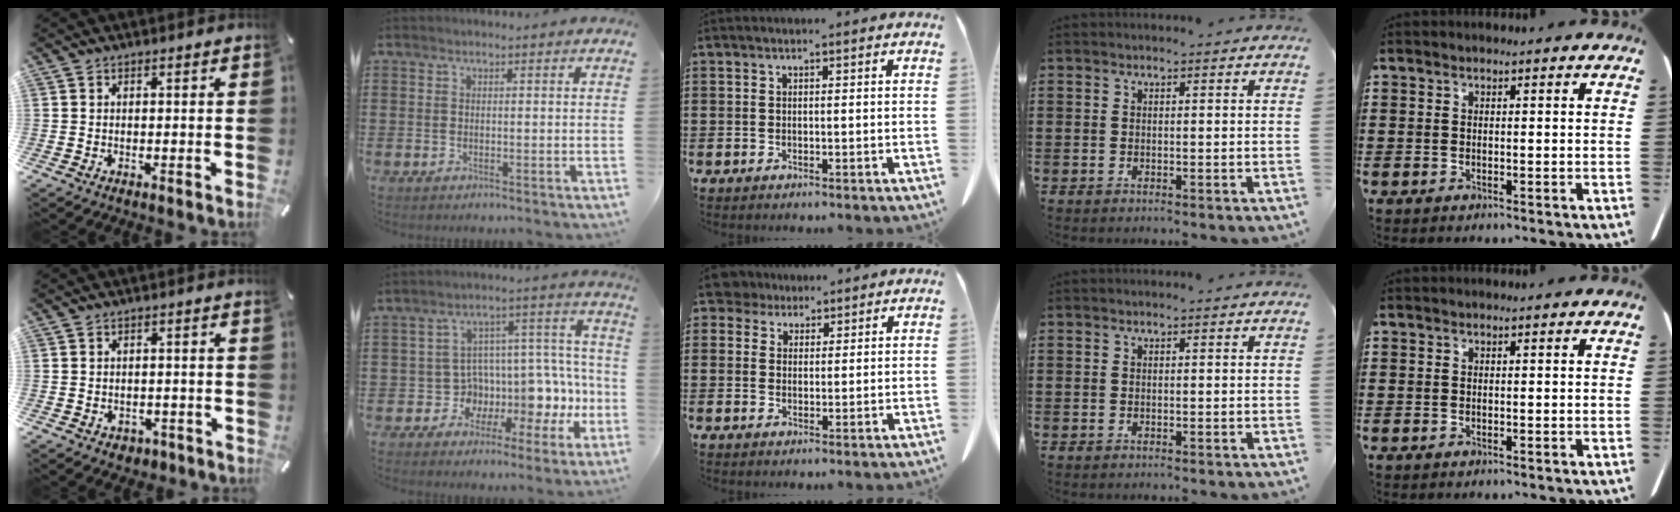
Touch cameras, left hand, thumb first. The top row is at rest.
{"thumb": {"total": 2.3, "force": [-0.9, 2.0, 0.8], "torque": [-0.013, 0.005, -0.019]}, "index": {"total": 7.5, "force": [-1.2, 6.4, 3.6], "torque": [-0.076, -0.028, -0.013]}, "middle": {"total": 4.0, "force": [3.1, 2.3, 1.1], "torque": [-0.039, 0.006, 0.060]}}